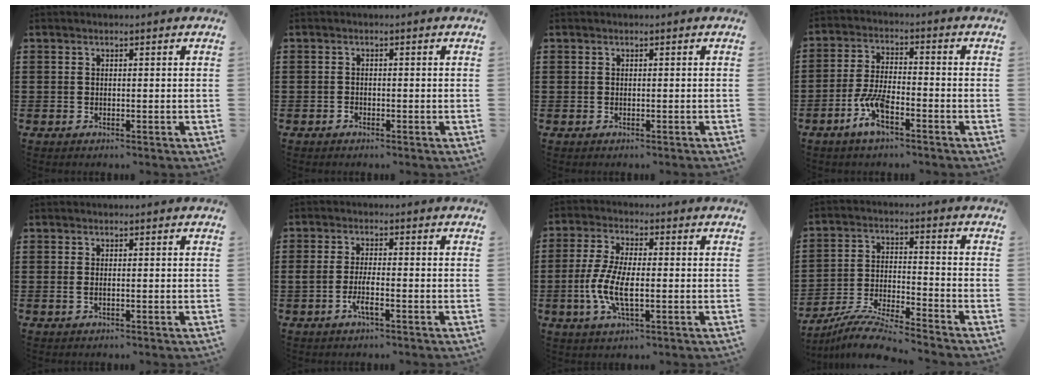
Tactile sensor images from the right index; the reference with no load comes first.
{"total": 0.6, "force": [-0.5, 0.2, 0.2], "torque": [-0.004, 0.002, -0.011]}
{"total": 0.0}
{"total": 7.0, "force": [-3.8, 1.9, 5.6], "torque": [-0.139, -0.014, -0.074]}
{"total": 0.7, "force": [0.0, 0.1, 0.7], "torque": [-0.015, -0.001, -0.001]}
{"total": 3.6, "force": [-1.6, 0.7, 3.1], "torque": [-0.067, -0.001, -0.032]}
{"total": 7.8, "force": [-1.7, 2.7, 7.1], "torque": [-0.156, -0.008, -0.037]}
{"total": 8.0, "force": [-7.7, -0.2, 2.3], "torque": [-0.052, 0.001, -0.151]}